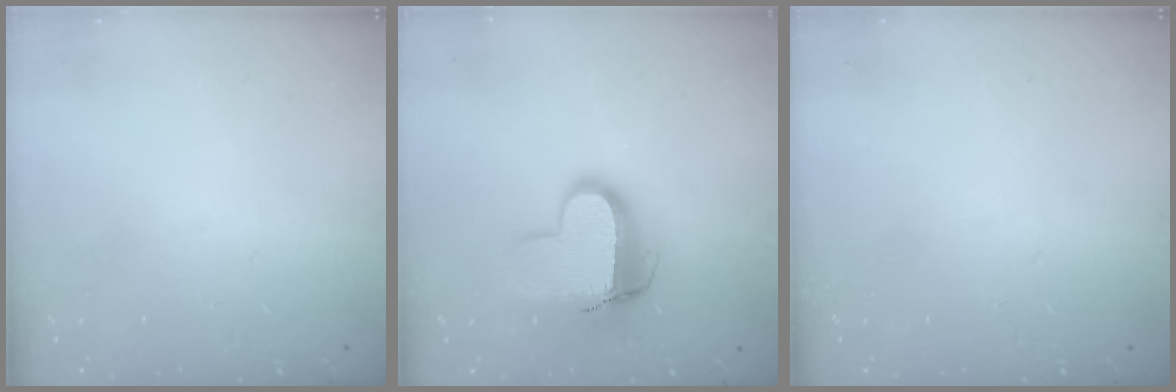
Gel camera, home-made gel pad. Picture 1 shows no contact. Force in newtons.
{"total": 12.5, "press": 12.5, "slide": 1.0}
{"total": 0.0}